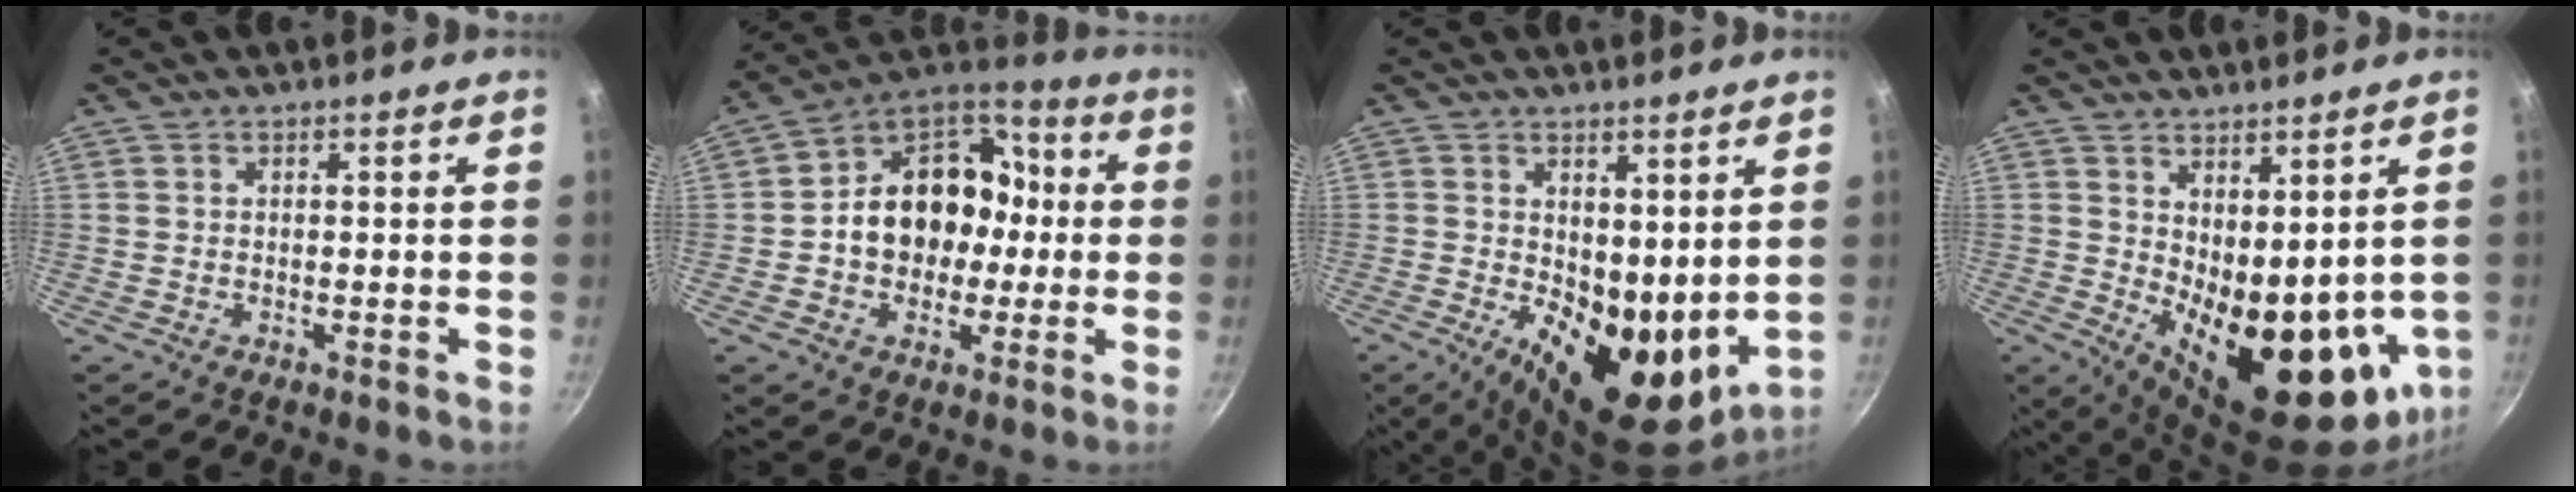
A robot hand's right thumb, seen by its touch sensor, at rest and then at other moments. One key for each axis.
{"total": 17.7, "fx": -0.9, "fy": 14.2, "fz": 10.4, "tx": -0.128, "ty": 0.049, "tz": -0.026}
{"total": 14.3, "fx": 0.7, "fy": 7.9, "fz": 11.9, "tx": -0.126, "ty": -0.032, "tz": 0.027}
{"total": 17.6, "fx": 1.8, "fy": 8.7, "fz": 15.2, "tx": -0.181, "ty": -0.040, "tz": 0.059}